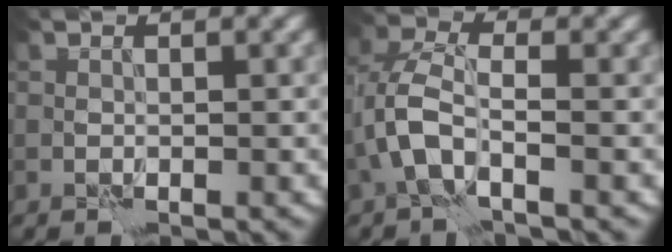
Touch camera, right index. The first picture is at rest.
{"total": 4.1, "force": [-1.1, 2.0, 3.4], "torque": [-0.081, 0.003, -0.030]}